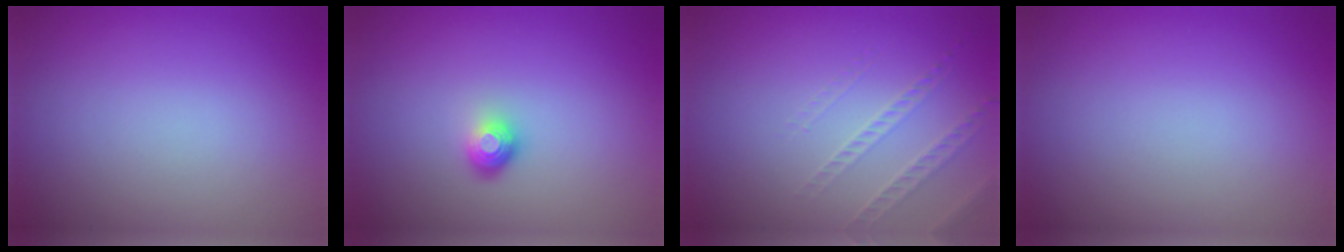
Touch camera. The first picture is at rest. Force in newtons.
{"total": 1.8, "press": 1.2, "slide": 1.3}
{"total": 1.3, "press": 0.9, "slide": 0.9}
{"total": 0.0}